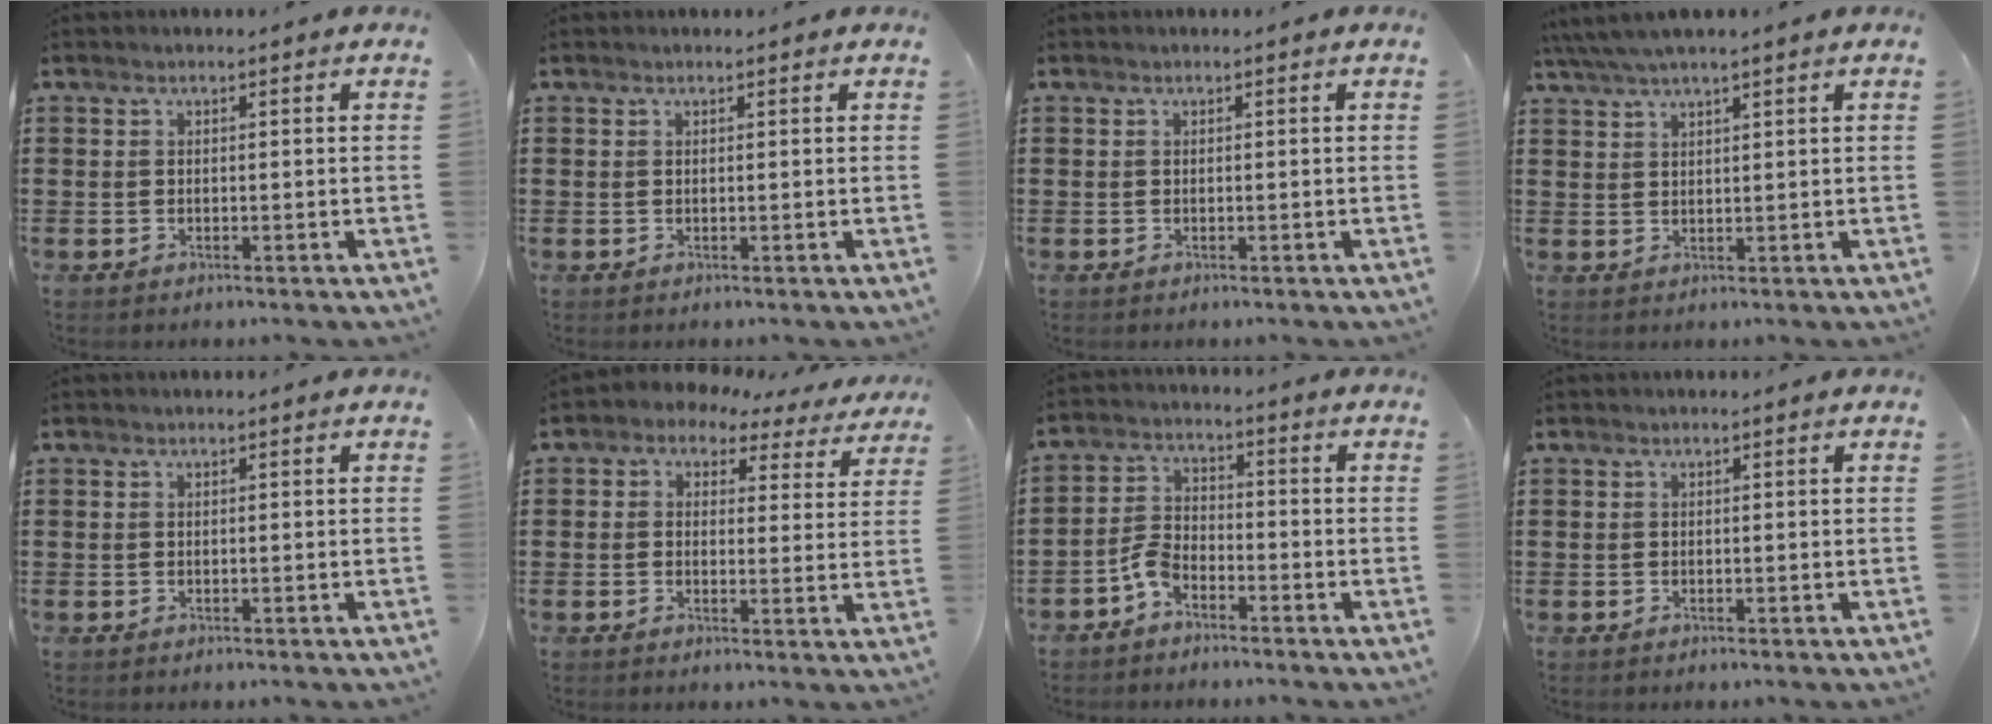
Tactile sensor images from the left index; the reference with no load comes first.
{"total": 0.0}
{"total": 0.0}
{"total": 3.3, "force": [2.7, 0.1, 1.8], "torque": [-0.041, 0.001, 0.050]}
{"total": 0.0}
{"total": 2.2, "force": [1.6, 1.4, 0.5], "torque": [-0.026, -0.016, 0.021]}
{"total": 4.4, "force": [-3.4, 1.8, 2.0], "torque": [-0.058, 0.004, -0.071]}
{"total": 0.0}